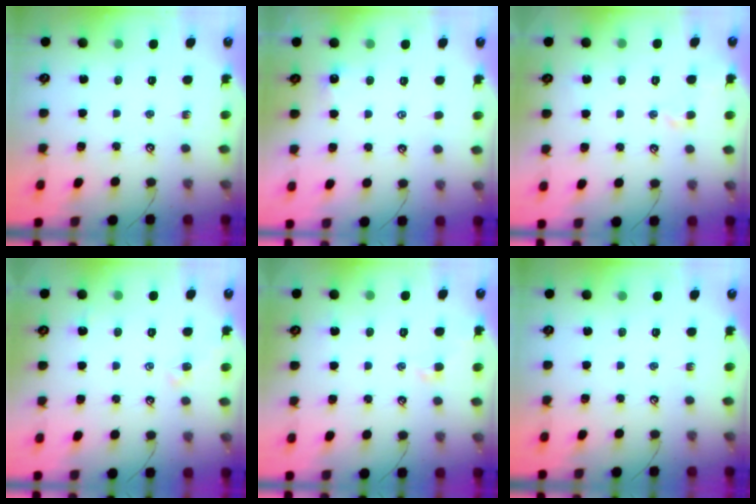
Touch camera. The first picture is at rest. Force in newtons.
{"total": 0.8, "press": 0.8, "slide": 0.3}
{"total": 1.7, "press": 1.6, "slide": 0.3}
{"total": 0.9, "press": 0.8, "slide": 0.5}
{"total": 1.1, "press": 1.1, "slide": 0.4}
{"total": 0.0}